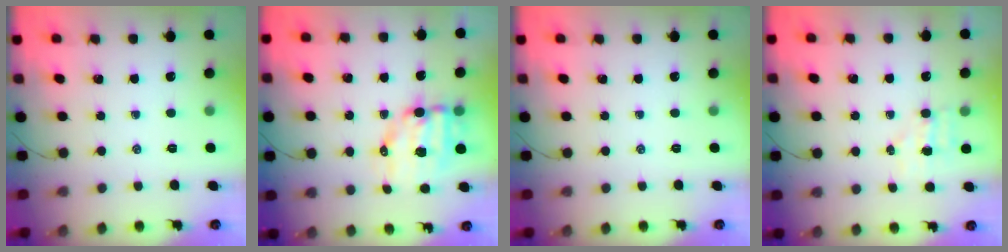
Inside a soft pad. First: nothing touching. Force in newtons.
{"total": 9.8, "press": 9.7, "slide": 1.8}
{"total": 0.0}
{"total": 4.2, "press": 4.1, "slide": 1.1}